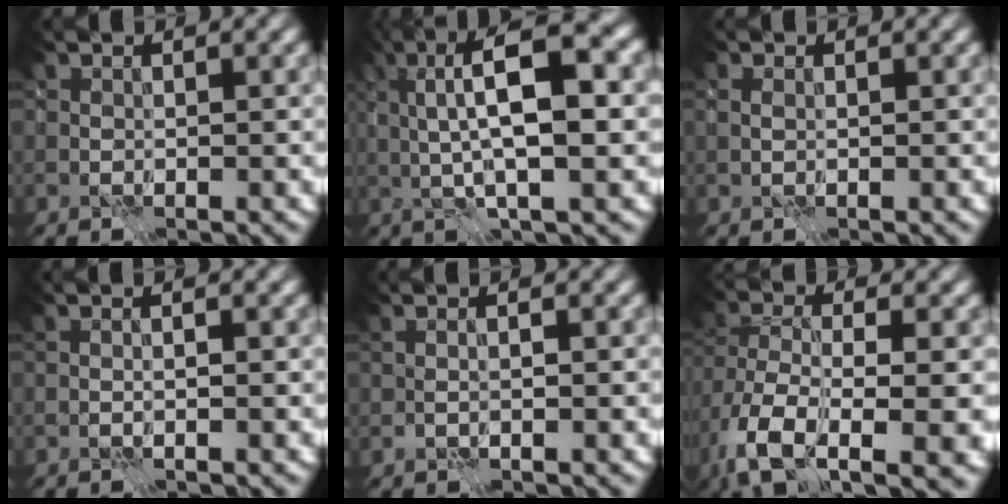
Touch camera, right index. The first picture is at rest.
{"total": 10.1, "force": [1.6, 3.0, 9.5], "torque": [-0.152, 0.014, 0.023]}
{"total": 0.6, "force": [0.0, 0.4, 0.4], "torque": [-0.010, -0.003, 0.004]}
{"total": 0.7, "force": [-0.4, 0.0, 0.5], "torque": [-0.010, -0.007, -0.008]}
{"total": 1.7, "force": [0.3, 0.7, 1.5], "torque": [-0.009, 0.001, -0.005]}
{"total": 11.7, "force": [-5.9, 4.9, 8.8], "torque": [-0.184, -0.023, -0.090]}